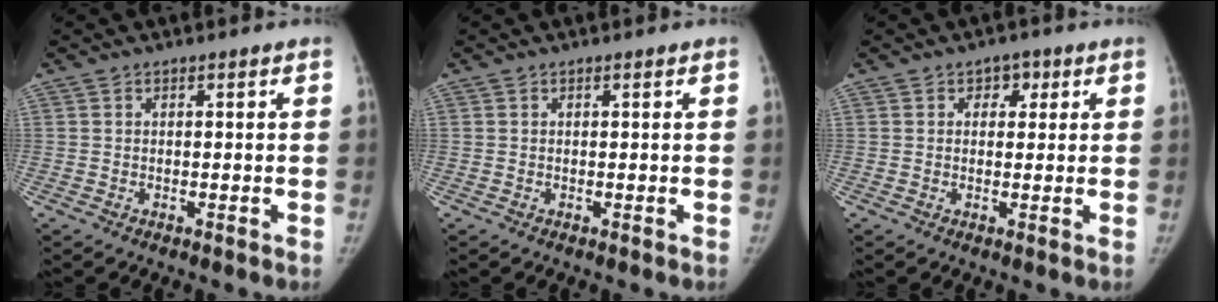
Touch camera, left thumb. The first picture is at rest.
{"total": 0.0}
{"total": 3.0, "force": [1.2, 2.3, 1.5], "torque": [0.005, 0.000, 0.012]}